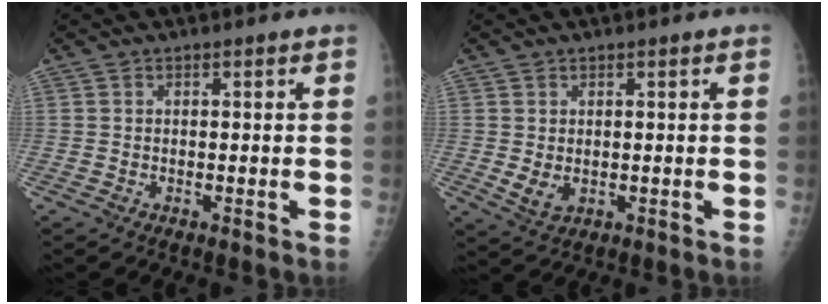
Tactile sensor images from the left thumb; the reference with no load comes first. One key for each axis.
{"total": 3.6, "fx": 0.3, "fy": 2.2, "fz": 2.8, "tx": -0.042, "ty": -0.009, "tz": 0.015}